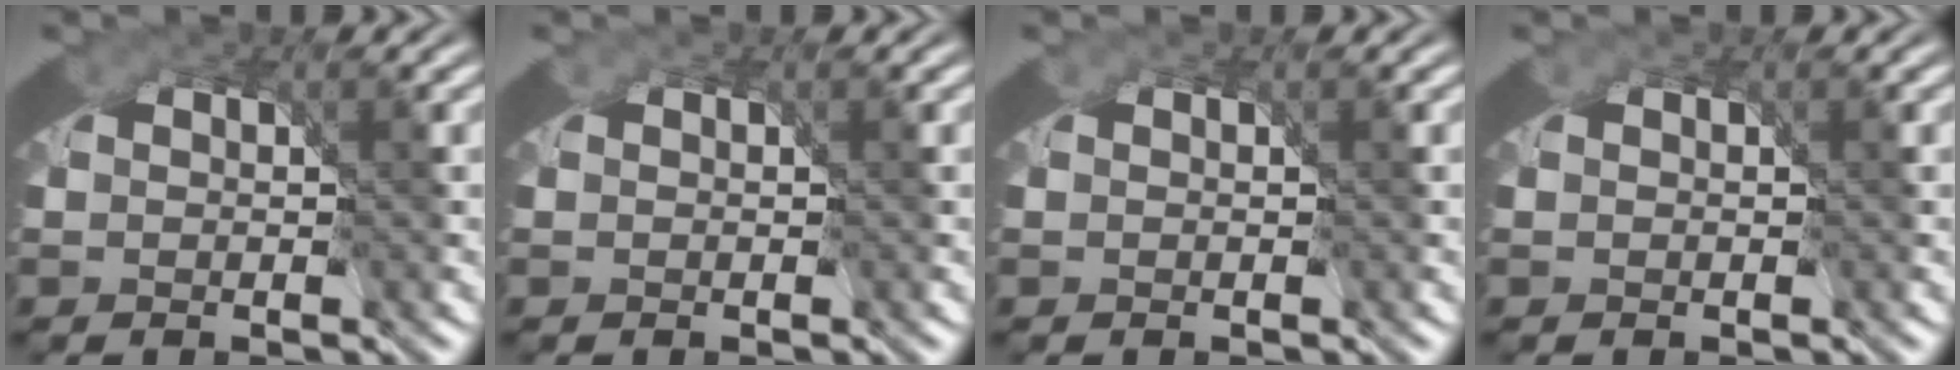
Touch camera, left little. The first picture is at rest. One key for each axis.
{"total": 0.0}
{"total": 0.0}
{"total": 0.0}